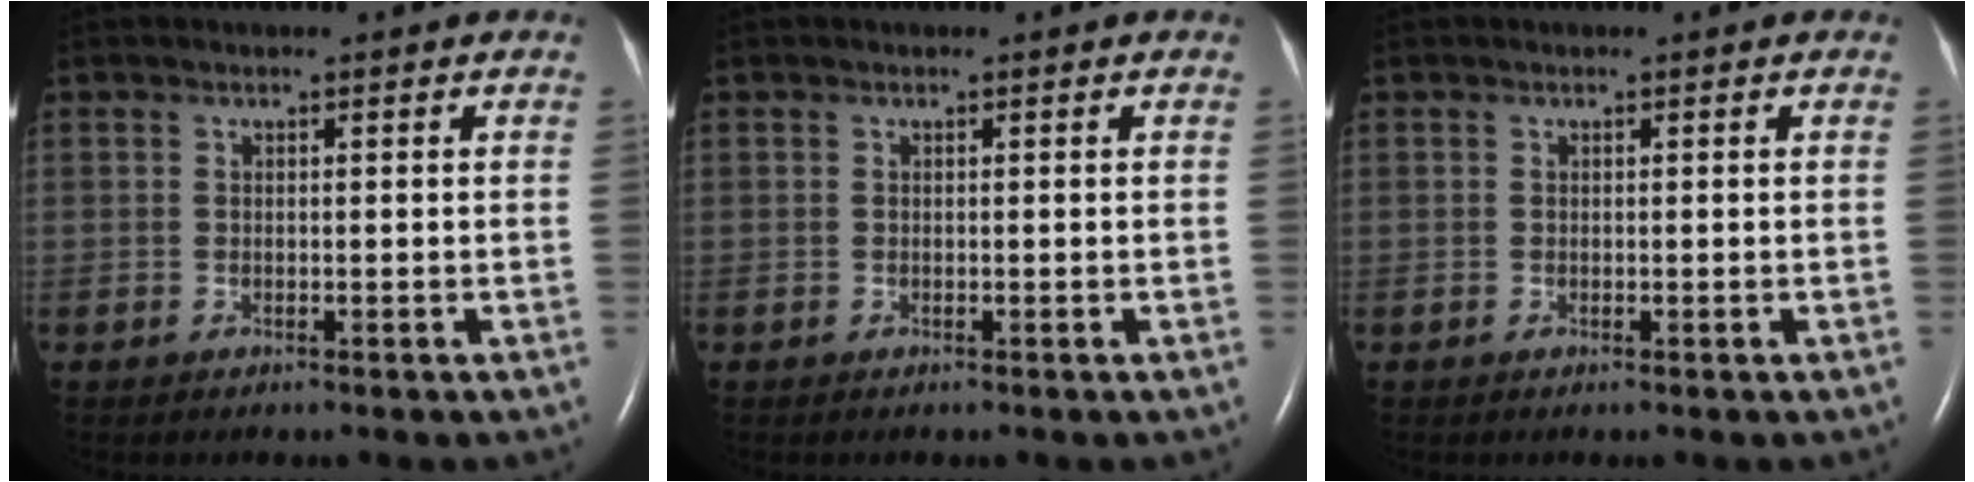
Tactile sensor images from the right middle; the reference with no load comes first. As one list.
[{"total": 0.0}, {"total": 0.0}]